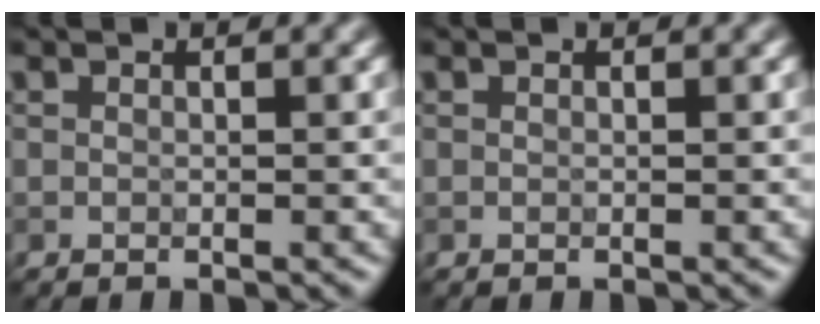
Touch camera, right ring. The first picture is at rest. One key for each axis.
{"total": 0.0}